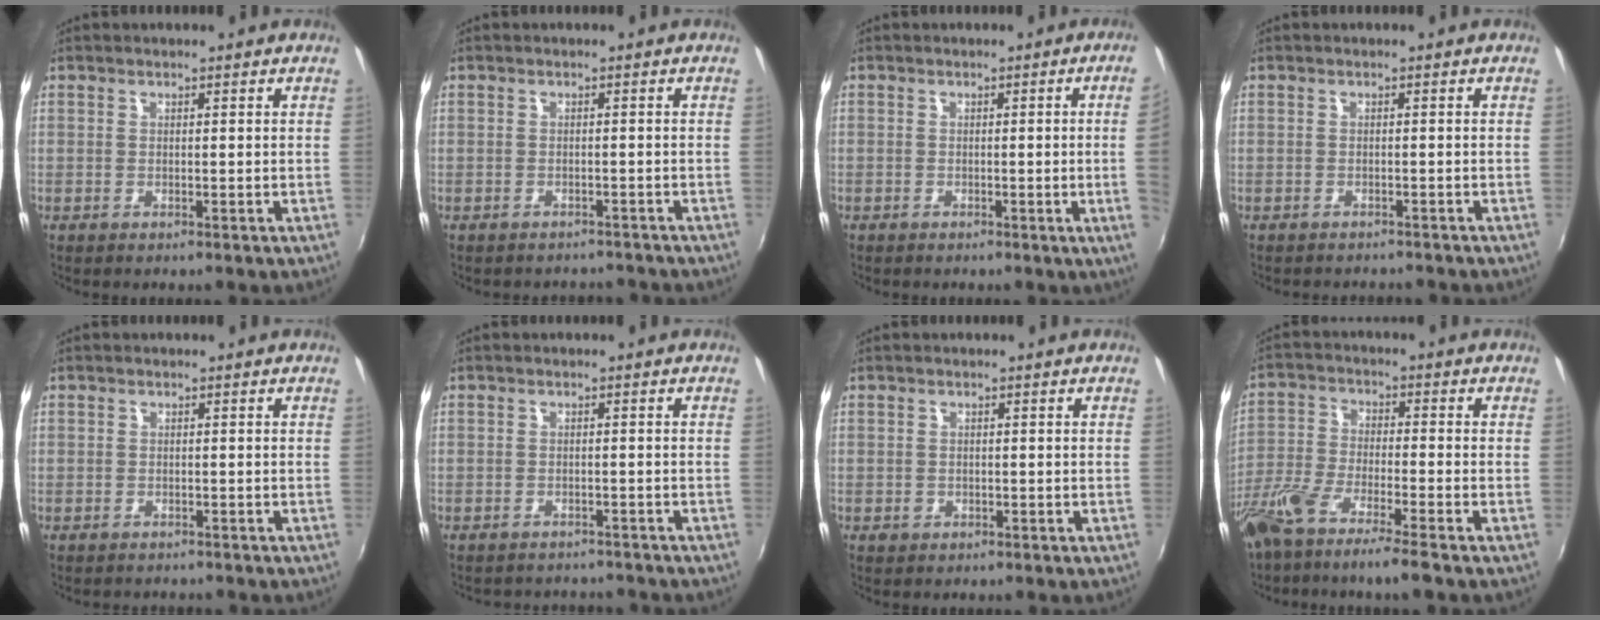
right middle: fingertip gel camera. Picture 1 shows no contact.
{"total": 4.8, "force": [-4.4, 1.8, 0.9], "torque": [-0.019, -0.006, -0.055]}
{"total": 4.0, "force": [0.0, -1.8, 3.5], "torque": [-0.056, -0.010, 0.005]}
{"total": 3.1, "force": [-2.9, 0.8, 0.7], "torque": [-0.021, -0.011, -0.043]}
{"total": 1.5, "force": [-1.1, 1.0, -0.1], "torque": [-0.004, 0.003, -0.017]}
{"total": 5.5, "force": [-5.1, 1.8, 1.1], "torque": [-0.028, -0.007, -0.068]}
{"total": 1.2, "force": [-0.5, 1.0, 0.3], "torque": [-0.006, -0.003, -0.006]}
{"total": 10.6, "force": [-8.1, 0.6, 6.8], "torque": [-0.150, -0.027, -0.153]}